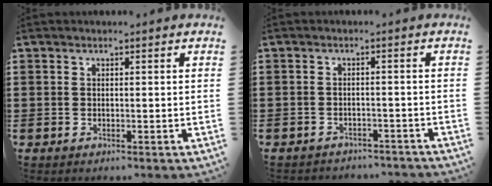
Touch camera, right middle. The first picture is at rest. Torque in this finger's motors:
{"motor_torque": [0.18, -0.04, 0.06, 0.05]}